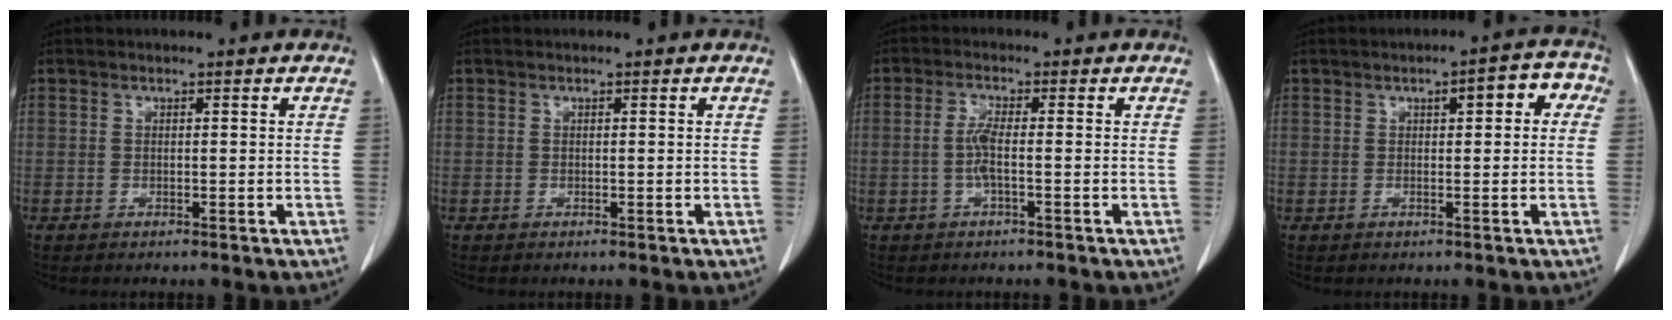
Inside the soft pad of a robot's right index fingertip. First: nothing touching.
{"total": 0.0}
{"total": 2.9, "force": [-0.6, 0.1, 2.8], "torque": [-0.060, 0.000, -0.014]}
{"total": 5.1, "force": [1.3, 1.4, 4.7], "torque": [-0.058, 0.026, 0.010]}